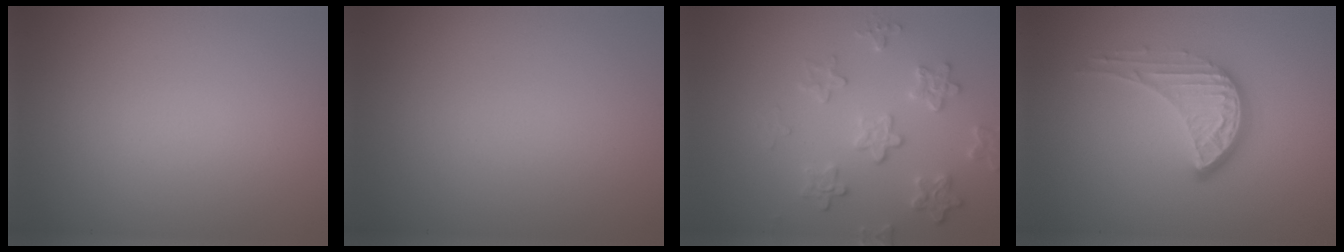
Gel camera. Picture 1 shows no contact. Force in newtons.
{"total": 0.0}
{"total": 3.2, "press": 2.9, "slide": 1.3}
{"total": 4.1, "press": 3.0, "slide": 2.8}